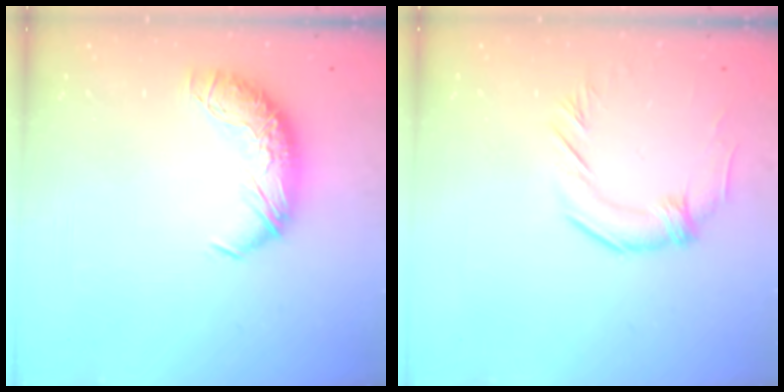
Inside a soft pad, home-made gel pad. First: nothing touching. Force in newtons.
{"total": 1.5, "press": 1.4, "slide": 0.4}